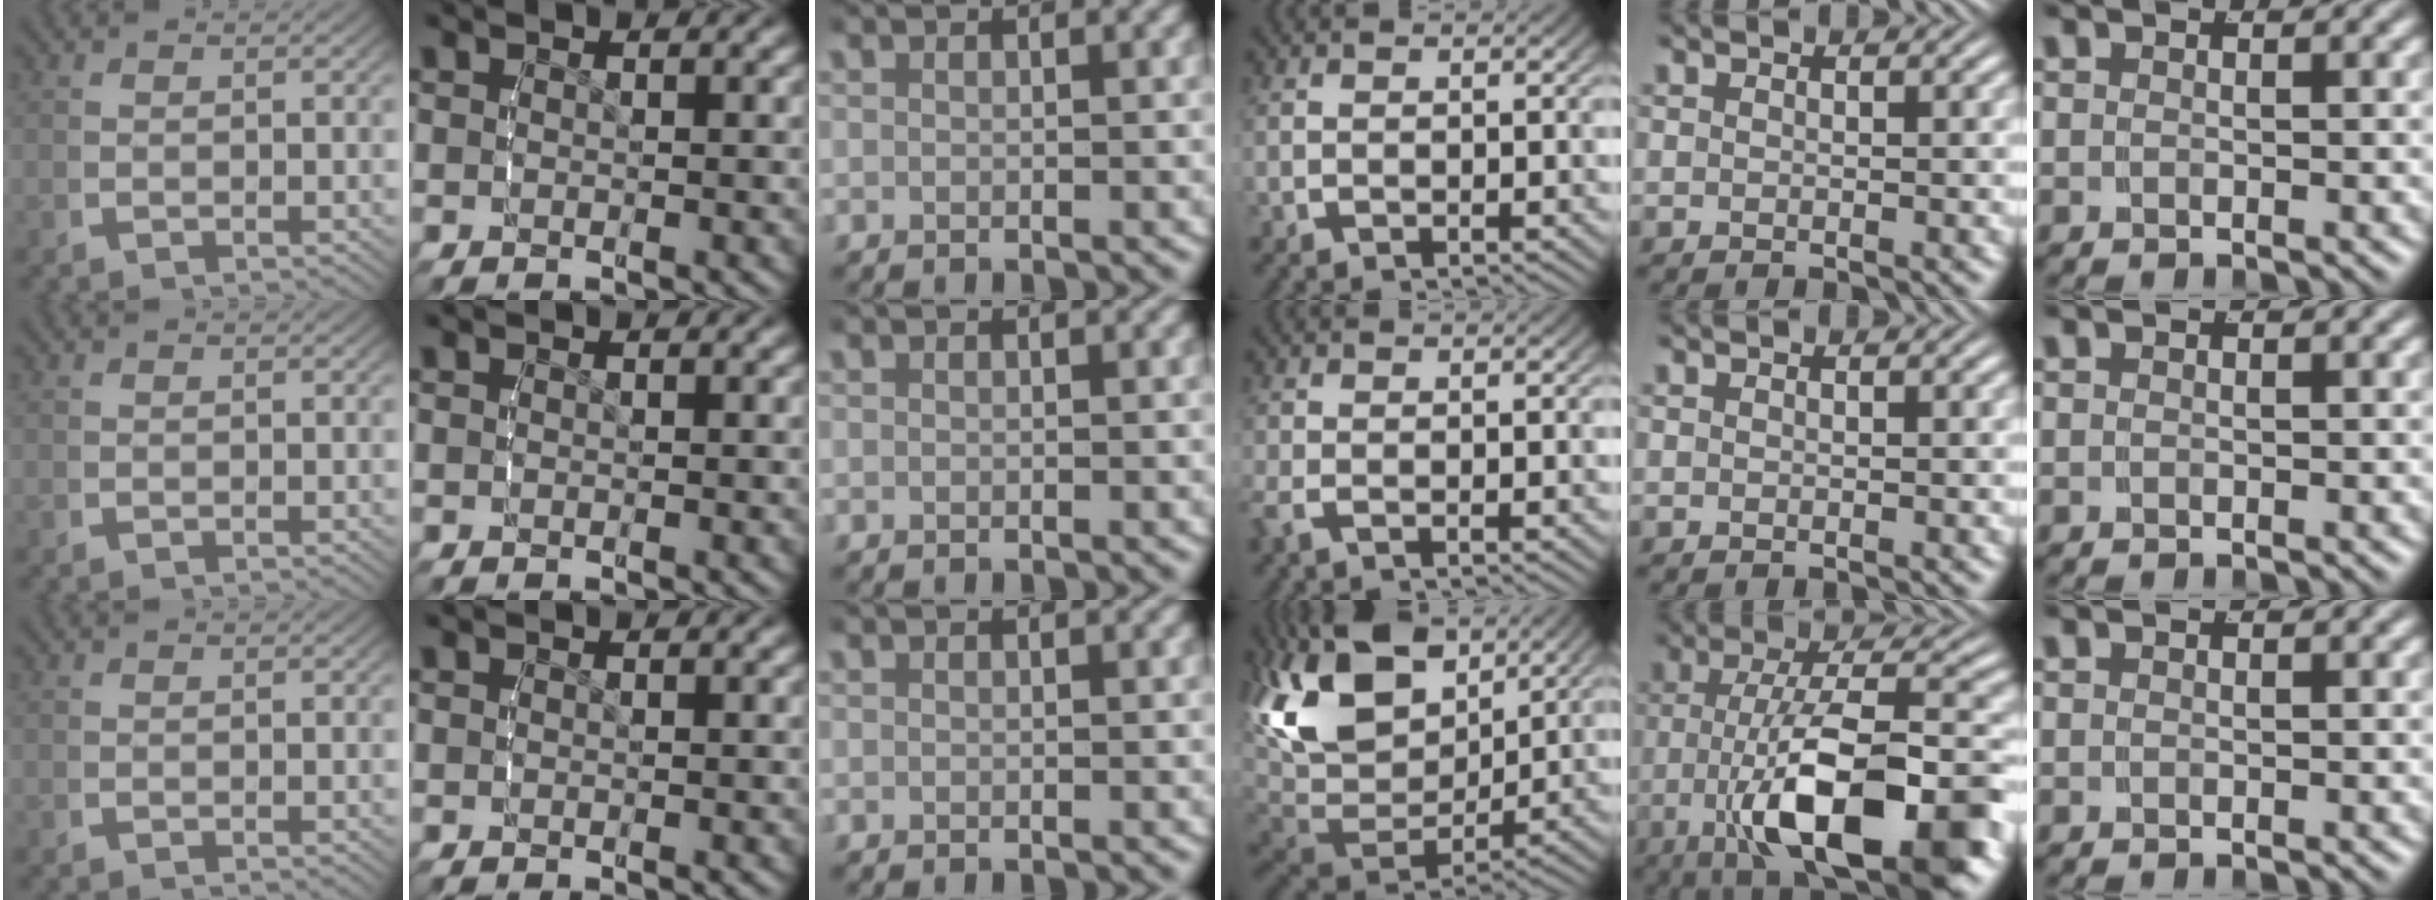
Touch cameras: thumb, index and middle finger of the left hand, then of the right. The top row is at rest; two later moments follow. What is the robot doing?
{"motion": "lift_and_place", "object": "bottle cap"}